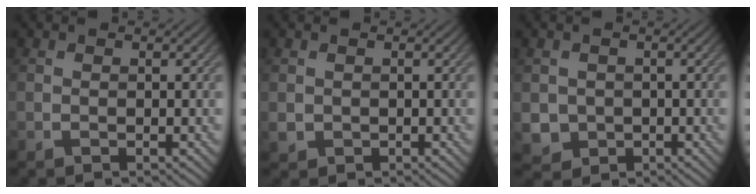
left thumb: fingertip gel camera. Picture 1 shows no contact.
{"total": 1.1, "force": [0.1, 1.1, 0.3], "torque": [-0.010, -0.007, 0.005]}
{"total": 2.9, "force": [-0.3, 2.8, 0.7], "torque": [-0.026, -0.014, -0.006]}